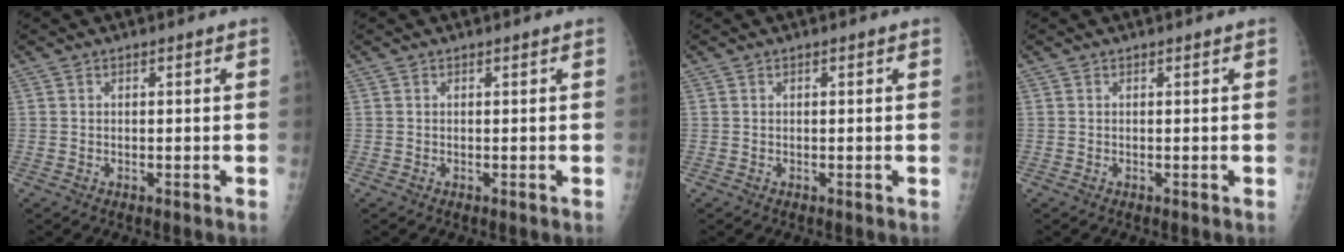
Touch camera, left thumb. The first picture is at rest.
{"total": 0.0}
{"total": 0.5, "force": [0.2, 0.2, 0.5], "torque": [-0.008, 0.002, 0.002]}
{"total": 0.0}